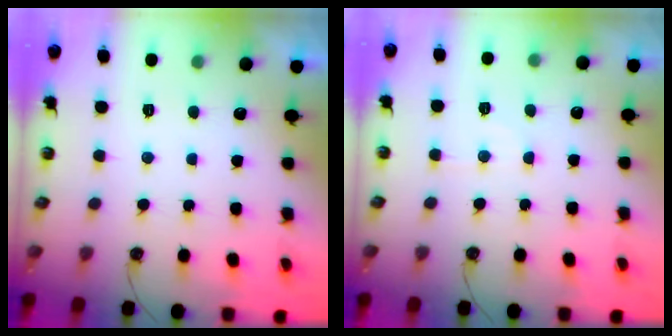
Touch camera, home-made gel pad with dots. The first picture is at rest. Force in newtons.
{"total": 6.0, "press": 6.0, "slide": 0.7}